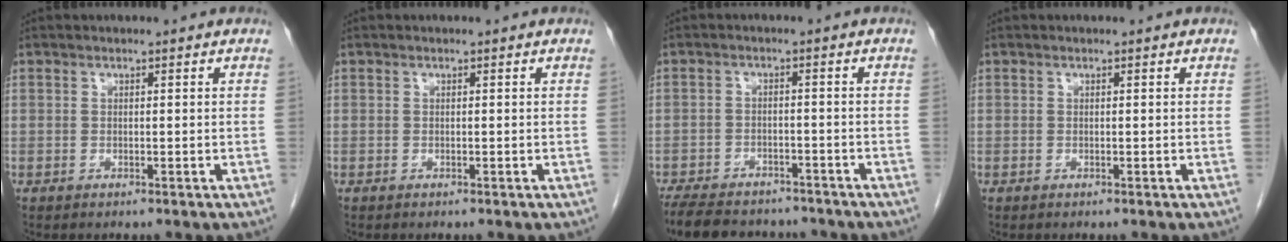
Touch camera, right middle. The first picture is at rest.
{"total": 0.0}
{"total": 13.9, "force": [-11.8, 5.1, 5.4], "torque": [-0.121, -0.005, -0.163]}
{"total": 0.0}